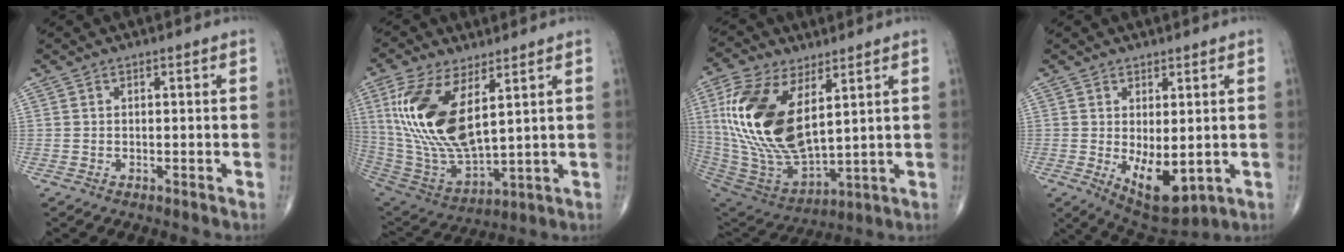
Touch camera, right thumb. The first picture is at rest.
{"total": 19.3, "force": [6.2, 8.7, 16.2], "torque": [-0.330, -0.028, 0.132]}
{"total": 22.5, "force": [6.3, 11.4, 18.4], "torque": [-0.379, -0.032, 0.129]}
{"total": 9.5, "force": [-1.2, 4.4, 8.3], "torque": [-0.114, -0.017, 0.002]}